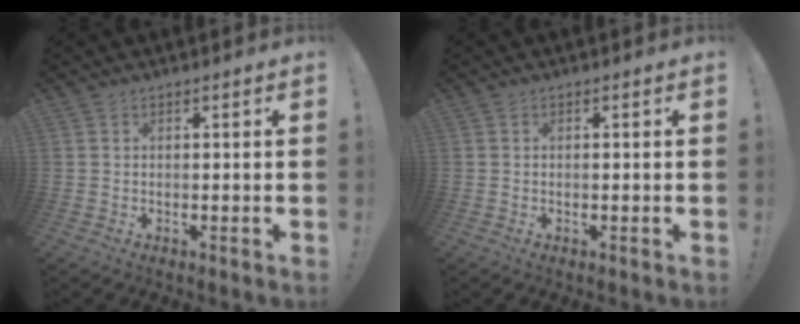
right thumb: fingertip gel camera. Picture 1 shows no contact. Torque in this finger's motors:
{"motor_torque": [-0.12, 0.01, -0.12, 0.15, 0.08]}